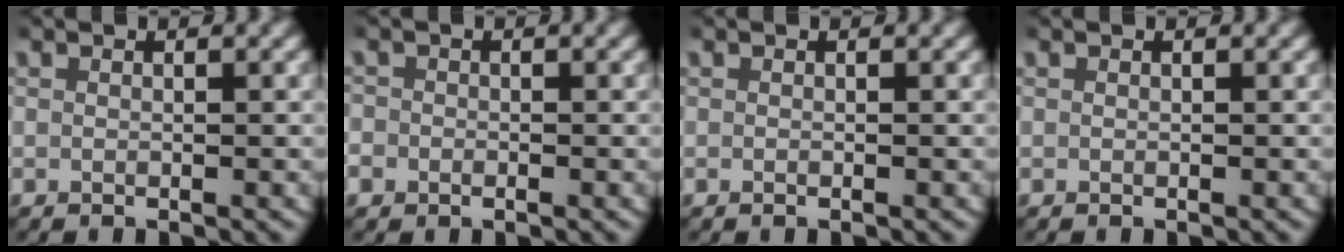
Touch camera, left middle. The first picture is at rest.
{"total": 2.2, "force": [-0.7, 2.1, 0.5], "torque": [-0.018, -0.007, -0.015]}
{"total": 0.0}
{"total": 0.0}